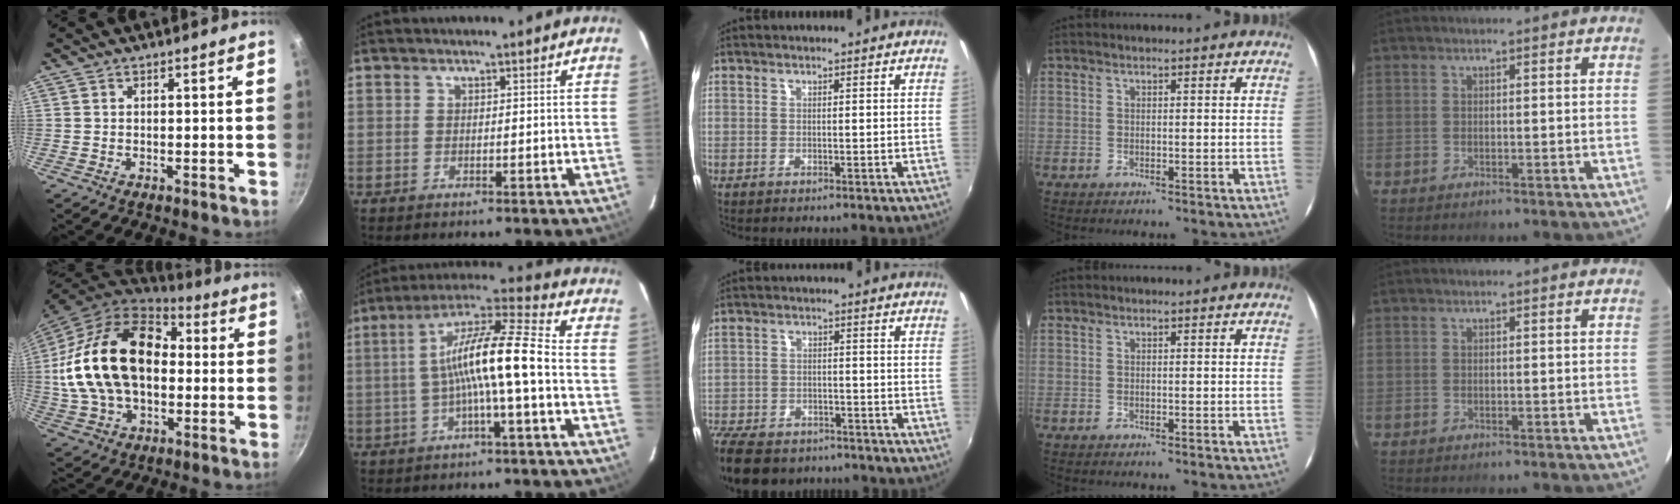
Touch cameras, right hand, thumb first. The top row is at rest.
{"thumb": {"total": 25.6, "force": [1.5, 16.9, 19.2], "torque": [-0.346, 0.039, 0.023]}, "index": {"total": 12.7, "force": [-1.7, 0.4, 12.6], "torque": [-0.232, 0.024, -0.034]}, "middle": {"total": 15.6, "force": [-12.0, 7.7, 6.4], "torque": [-0.176, -0.013, -0.193]}}